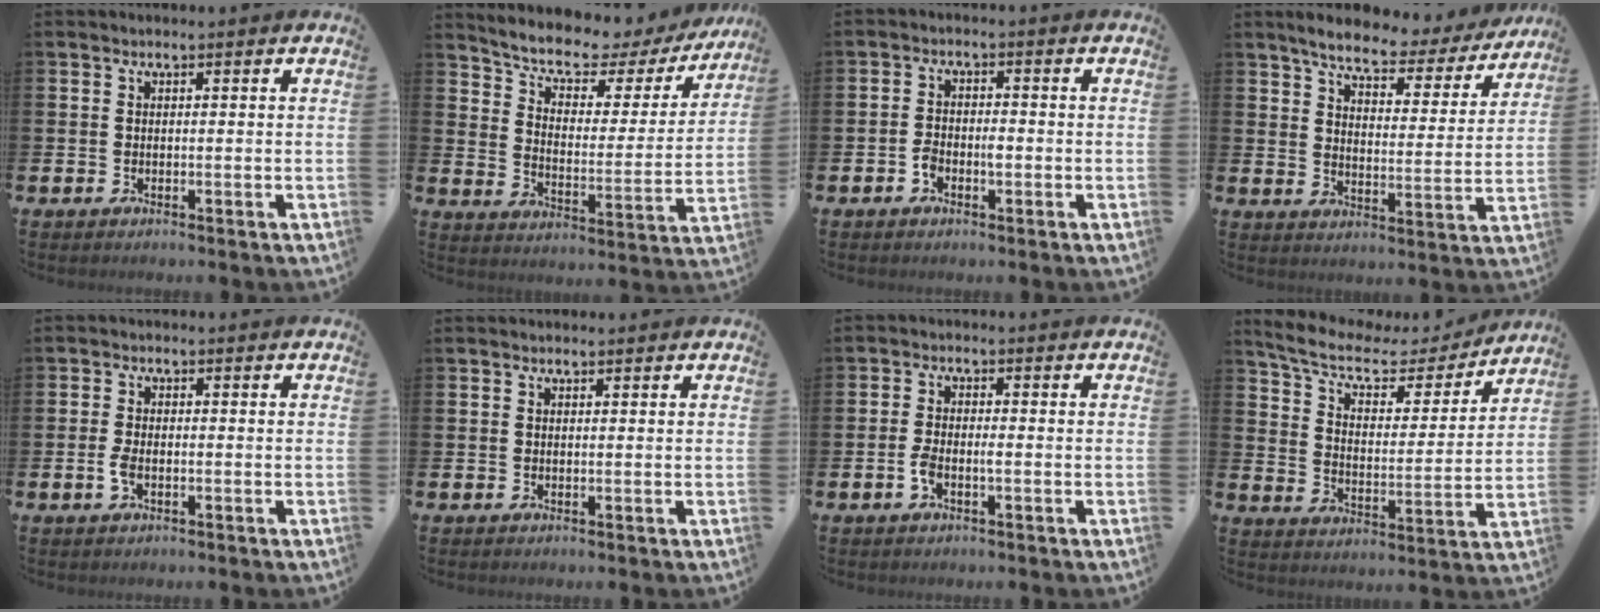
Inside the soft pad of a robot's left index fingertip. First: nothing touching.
{"total": 6.7, "force": [5.7, 2.4, 2.5], "torque": [-0.086, -0.040, 0.093]}
{"total": 2.2, "force": [-0.9, 1.2, 1.7], "torque": [-0.030, 0.005, -0.018]}
{"total": 6.7, "force": [6.0, 1.5, 2.5], "torque": [-0.066, -0.041, 0.097]}
{"total": 2.2, "force": [-0.7, 1.1, 1.8], "torque": [-0.033, 0.001, -0.012]}
{"total": 0.6, "force": [0.5, 0.2, 0.1], "torque": [0.005, -0.002, 0.008]}
{"total": 2.2, "force": [-0.9, 0.8, 1.9], "torque": [-0.034, 0.002, -0.016]}
{"total": 7.9, "force": [6.2, 3.2, 3.6], "torque": [-0.099, -0.038, 0.101]}